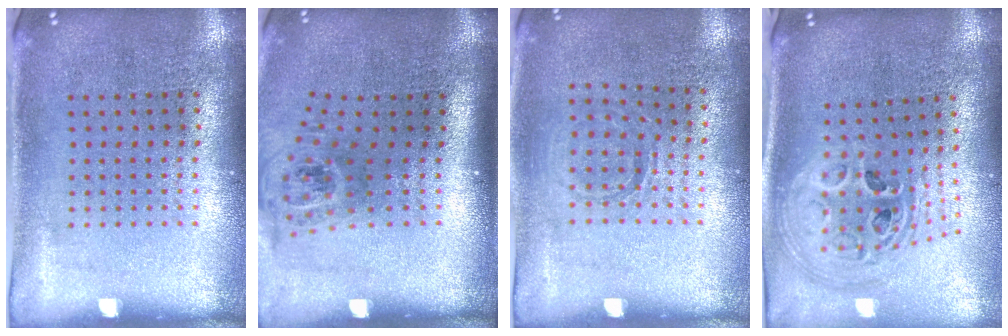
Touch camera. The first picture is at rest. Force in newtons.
{"total": 1.8, "press": 1.3, "slide": 1.2}
{"total": 0.9, "press": 0.9, "slide": 0.1}
{"total": 2.6, "press": 1.9, "slide": 1.8}